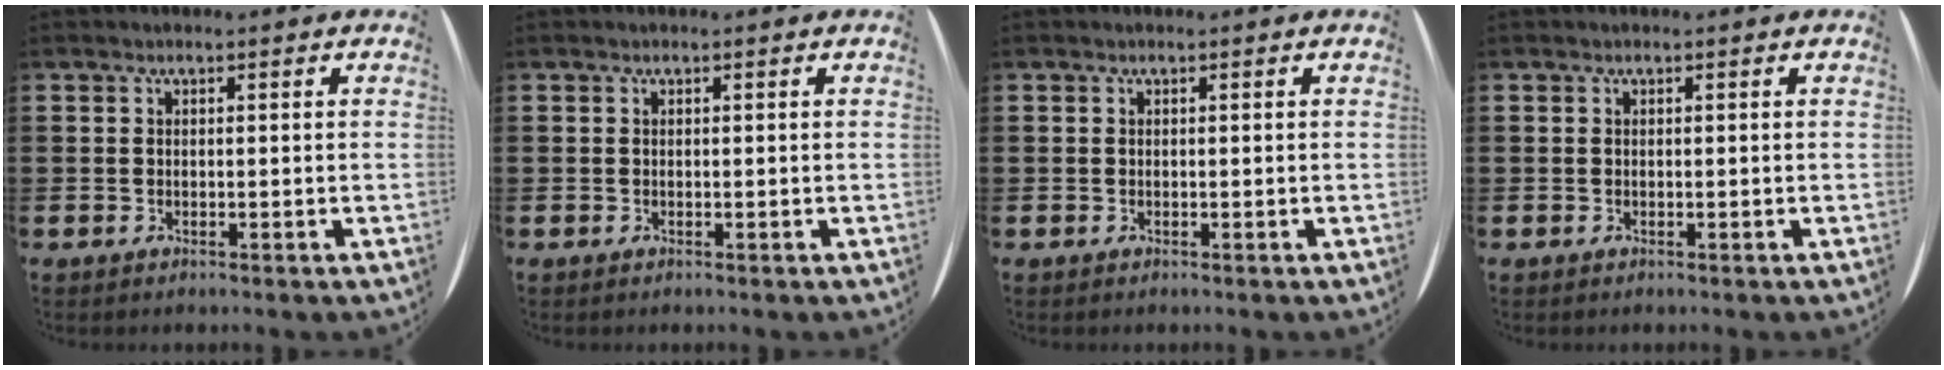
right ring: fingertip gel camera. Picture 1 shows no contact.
{"total": 0.0}
{"total": 0.0}
{"total": 0.0}